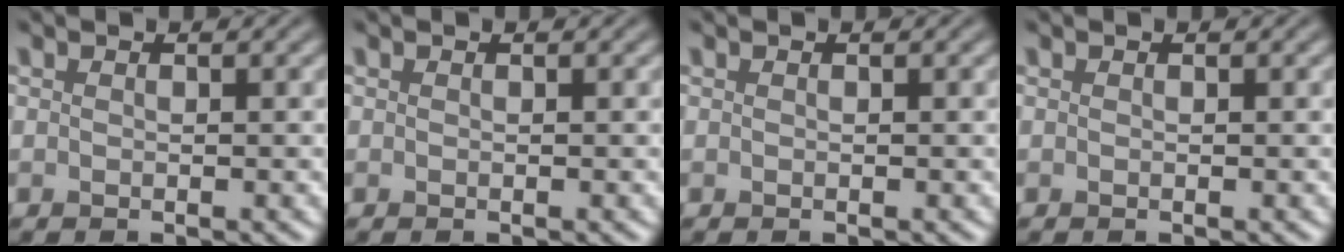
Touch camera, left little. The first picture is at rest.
{"total": 0.0}
{"total": 0.0}
{"total": 0.0}